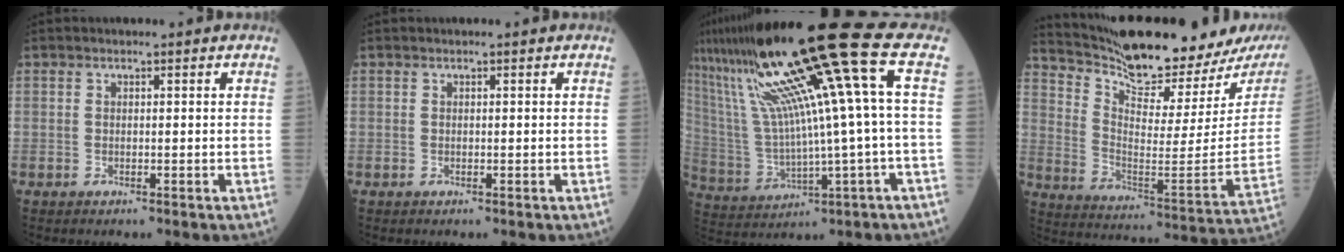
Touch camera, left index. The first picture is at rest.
{"total": 0.0}
{"total": 19.9, "force": [8.2, -0.8, 18.1], "torque": [-0.313, 0.025, 0.144]}
{"total": 23.4, "force": [21.3, 2.5, 9.2], "torque": [-0.165, -0.079, 0.311]}